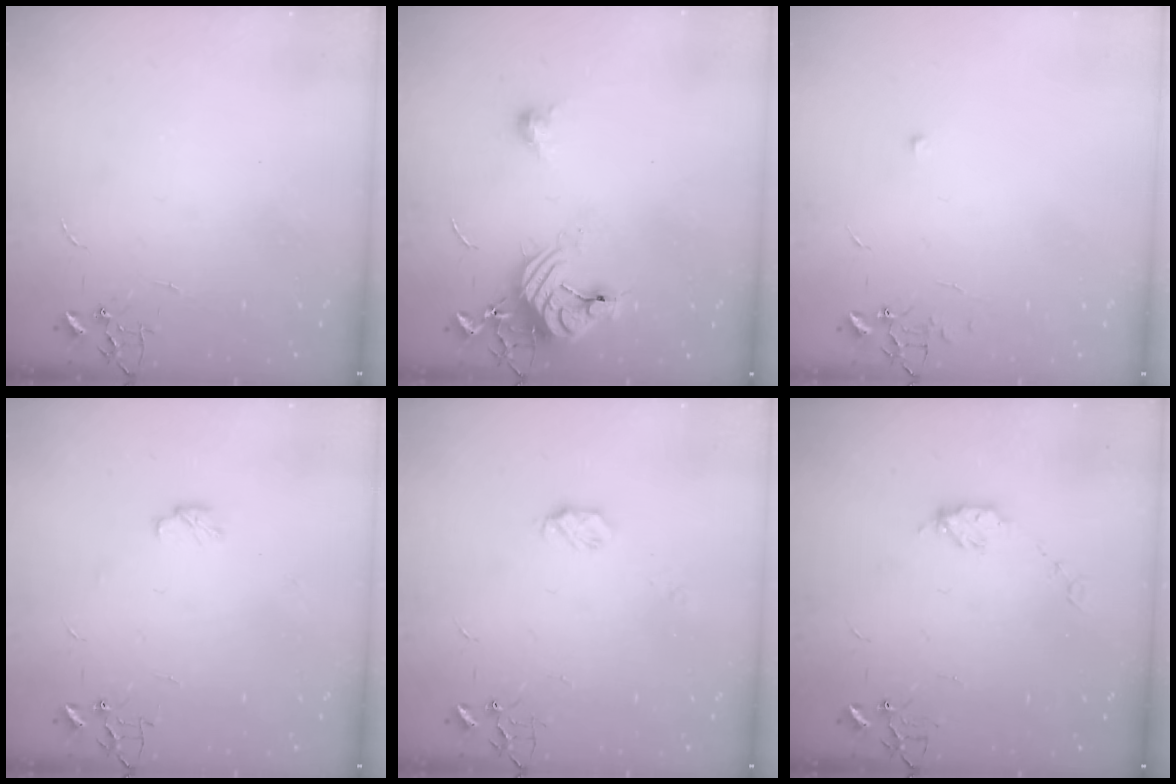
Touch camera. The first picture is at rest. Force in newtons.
{"total": 13.9, "press": 13.8, "slide": 1.2}
{"total": 5.2, "press": 5.1, "slide": 0.6}
{"total": 4.5, "press": 4.4, "slide": 1.2}
{"total": 4.8, "press": 4.8, "slide": 0.7}
{"total": 6.3, "press": 6.3, "slide": 0.6}